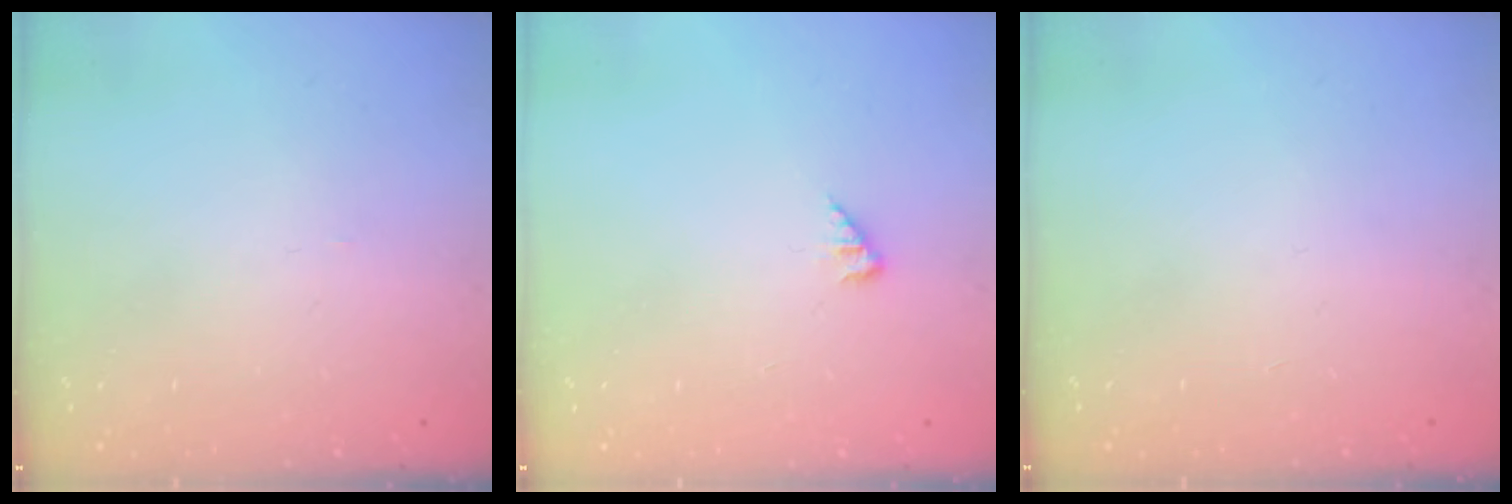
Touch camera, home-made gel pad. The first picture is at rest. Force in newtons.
{"total": 2.7, "press": 2.7, "slide": 0.4}
{"total": 0.0}